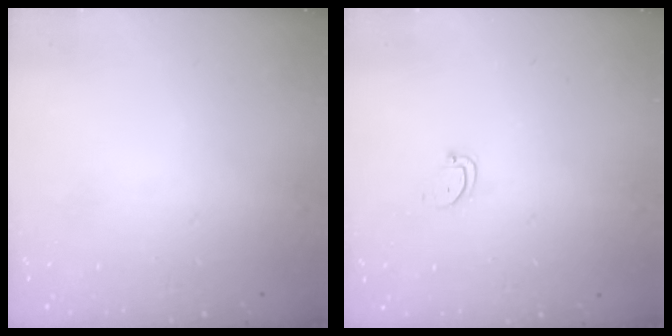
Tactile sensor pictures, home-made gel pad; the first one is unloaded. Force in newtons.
{"total": 2.9, "press": 2.9, "slide": 0.2}